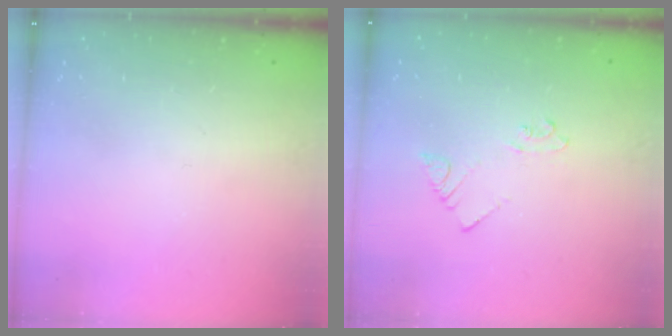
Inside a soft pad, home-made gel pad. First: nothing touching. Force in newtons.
{"total": 3.6, "press": 3.6, "slide": 0.6}